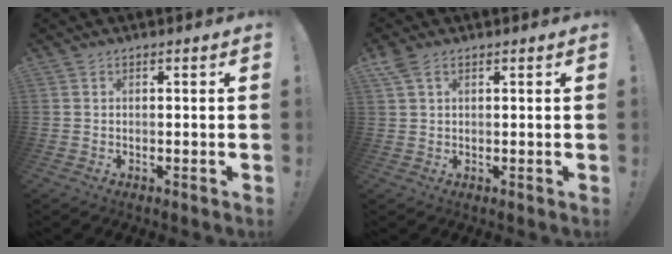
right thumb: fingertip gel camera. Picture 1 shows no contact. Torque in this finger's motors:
{"motor_torque": [-0.16, 0.42, 0.24, -0.17, 0.13]}